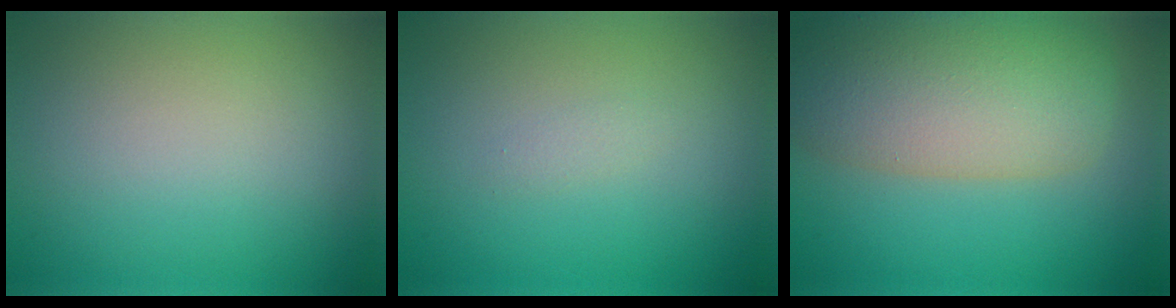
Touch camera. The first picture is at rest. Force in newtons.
{"total": 0.6, "press": 0.6, "slide": 0.0}
{"total": 8.8, "press": 8.8, "slide": 0.4}